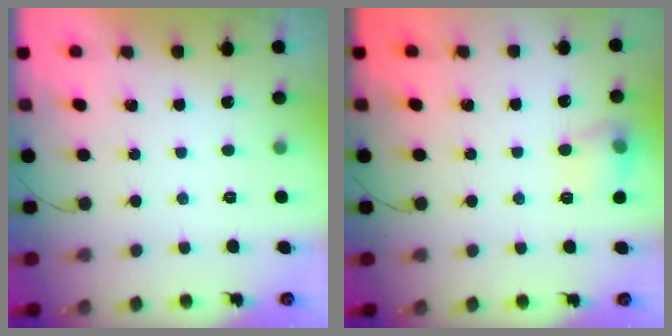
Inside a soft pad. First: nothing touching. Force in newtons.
{"total": 9.4, "press": 9.4, "slide": 0.6}